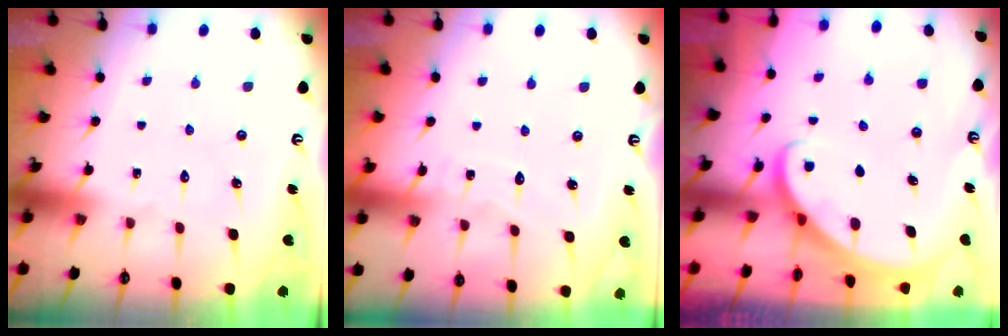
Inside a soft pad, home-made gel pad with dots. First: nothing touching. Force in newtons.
{"total": 4.0, "press": 3.9, "slide": 0.5}
{"total": 2.7, "press": 2.7, "slide": 0.2}